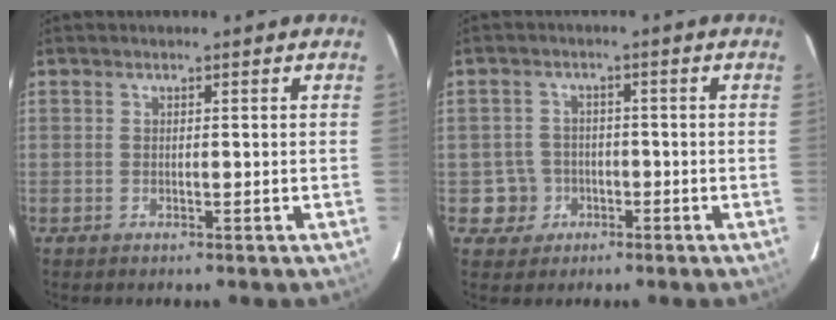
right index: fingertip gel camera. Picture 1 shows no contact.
{"total": 4.7, "force": [-1.6, 4.4, 0.0], "torque": [-0.008, 0.022, -0.024]}